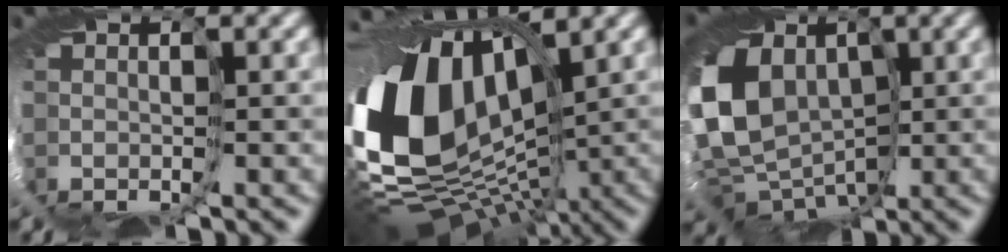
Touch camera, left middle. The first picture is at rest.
{"total": 16.4, "force": [0.5, 11.5, 11.7], "torque": [-0.255, -0.001, 0.019]}
{"total": 13.6, "force": [0.7, 11.0, 8.0], "torque": [-0.178, -0.001, 0.021]}